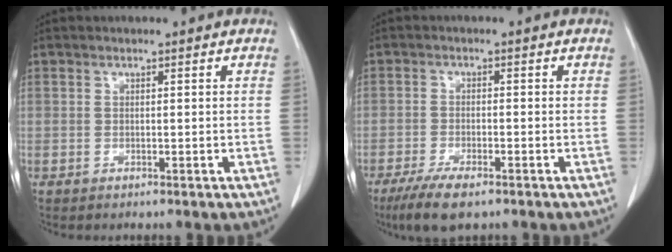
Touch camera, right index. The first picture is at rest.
{"total": 6.4, "force": [-4.4, 1.5, 4.3], "torque": [-0.080, -0.015, -0.075]}